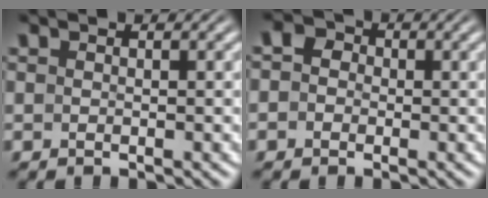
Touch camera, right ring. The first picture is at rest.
{"total": 3.8, "force": [0.3, 3.5, 1.4], "torque": [-0.029, 0.007, -0.009]}